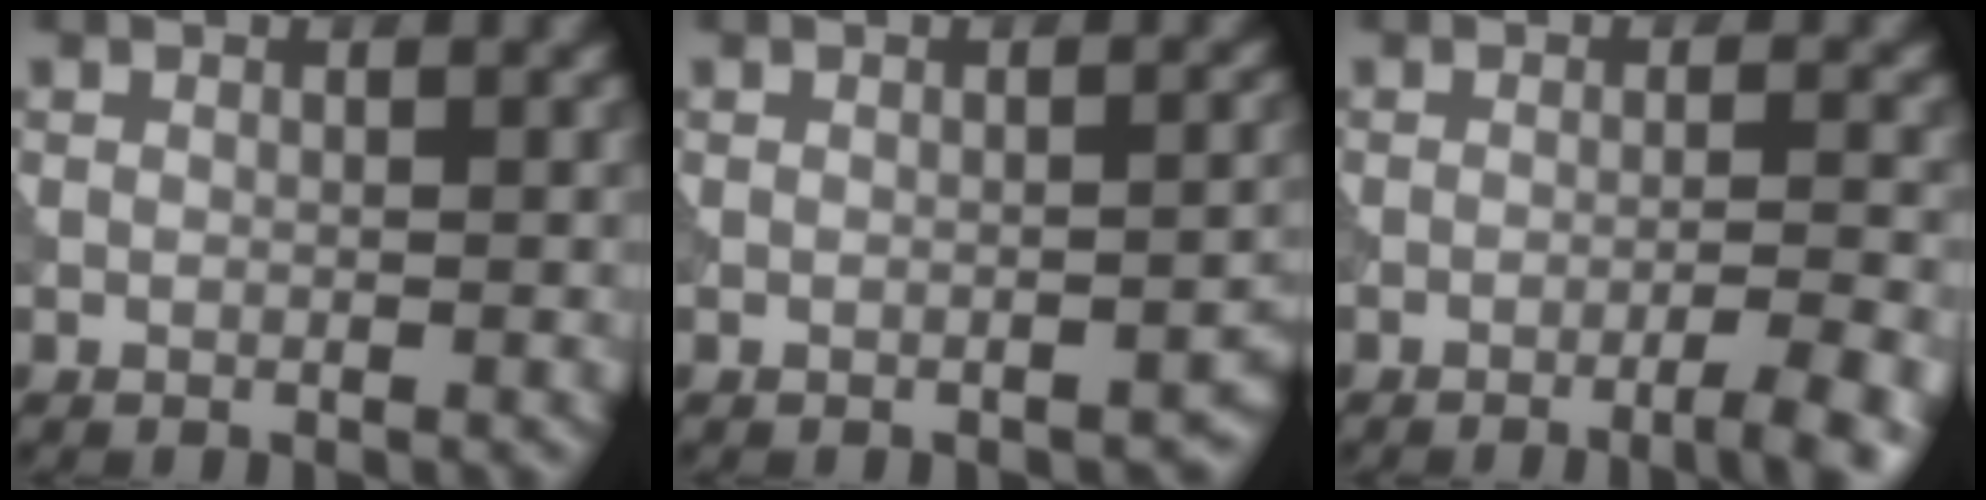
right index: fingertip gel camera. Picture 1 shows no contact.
{"total": 2.2, "force": [-1.5, 0.8, 1.3], "torque": [-0.011, 0.004, -0.017]}
{"total": 4.5, "force": [-2.5, 0.7, 3.6], "torque": [-0.046, 0.010, -0.045]}